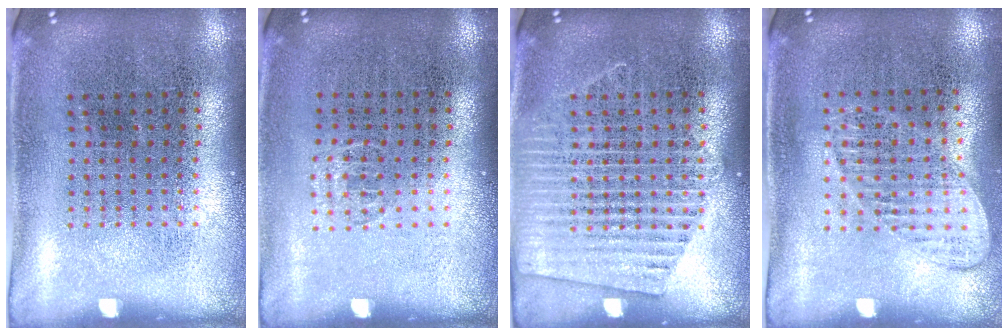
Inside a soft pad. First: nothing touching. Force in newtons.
{"total": 0.5, "press": 0.4, "slide": 0.3}
{"total": 2.4, "press": 2.4, "slide": 0.2}
{"total": 1.0, "press": 1.0, "slide": 0.1}